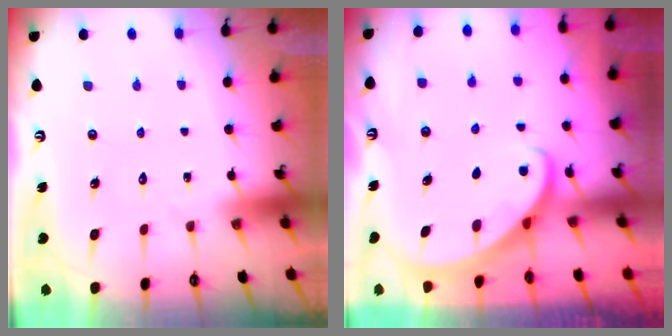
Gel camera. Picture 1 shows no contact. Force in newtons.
{"total": 2.7, "press": 2.7, "slide": 0.2}